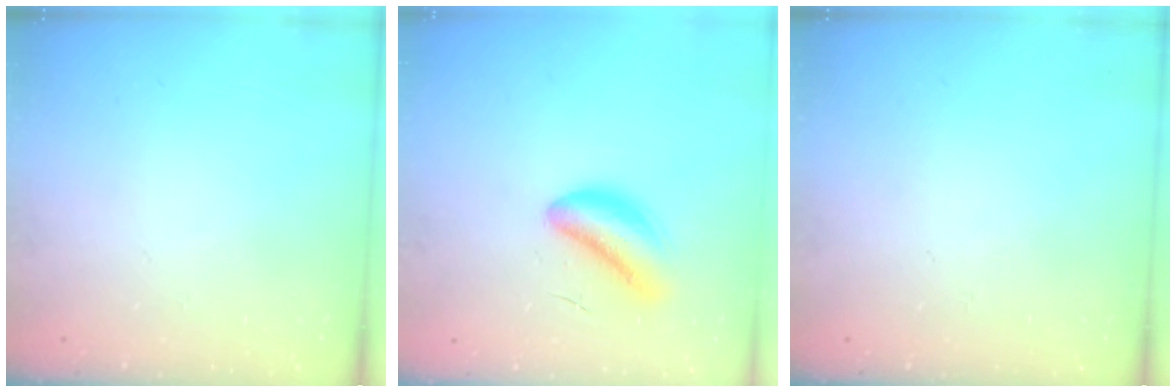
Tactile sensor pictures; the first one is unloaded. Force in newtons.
{"total": 5.2, "press": 4.9, "slide": 1.7}
{"total": 0.0}